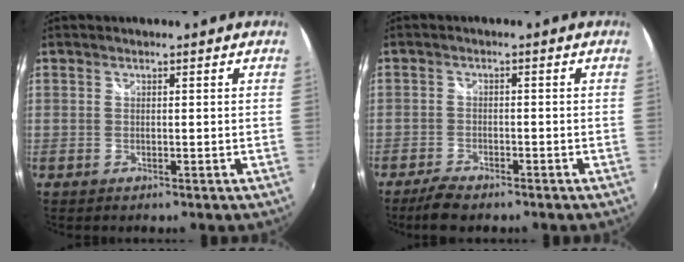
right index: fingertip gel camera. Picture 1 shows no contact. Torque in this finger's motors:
{"motor_torque": [-0.01, -0.01, 0.19, 0.03]}